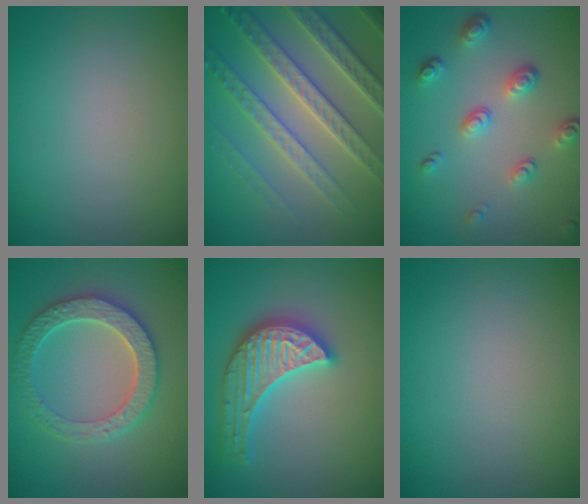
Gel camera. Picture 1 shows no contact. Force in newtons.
{"total": 7.0, "press": 6.8, "slide": 1.7}
{"total": 3.4, "press": 2.6, "slide": 2.3}
{"total": 5.0, "press": 4.4, "slide": 2.4}
{"total": 5.5, "press": 5.4, "slide": 0.6}
{"total": 0.0}